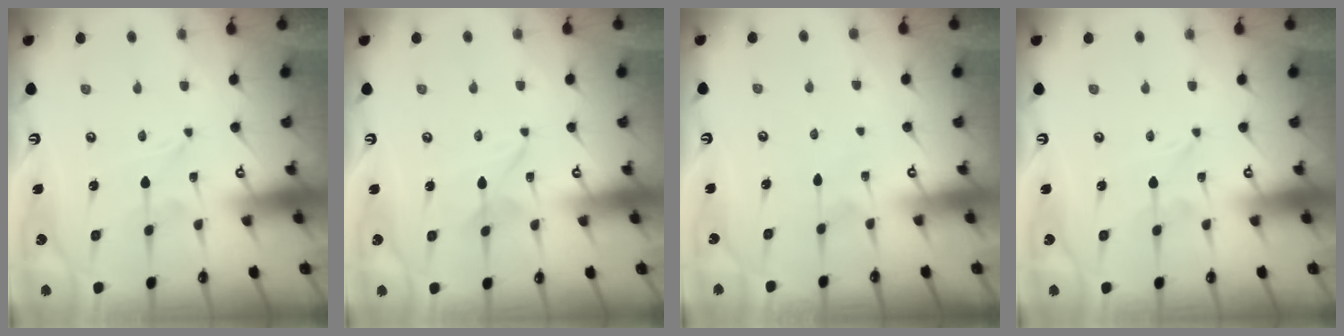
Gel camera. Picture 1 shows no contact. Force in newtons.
{"total": 1.6, "press": 1.6, "slide": 0.0}
{"total": 3.9, "press": 3.9, "slide": 0.4}
{"total": 0.0}